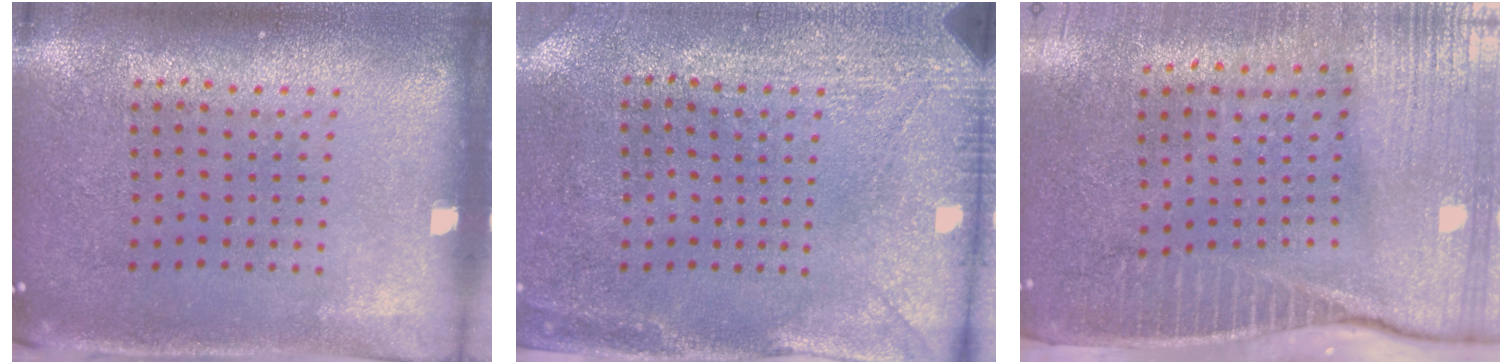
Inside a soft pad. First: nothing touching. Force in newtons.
{"total": 3.0, "press": 2.3, "slide": 1.8}
{"total": 4.1, "press": 3.6, "slide": 1.9}